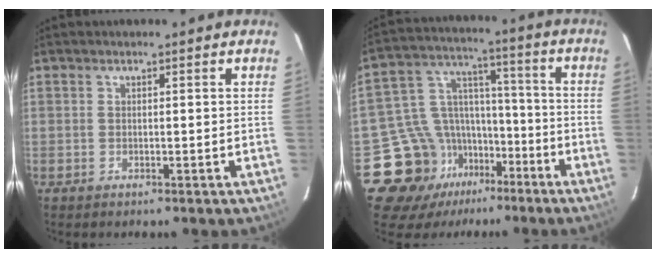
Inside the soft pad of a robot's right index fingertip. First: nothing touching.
{"total": 14.6, "force": [-9.0, 10.9, 3.8], "torque": [-0.096, 0.052, -0.145]}